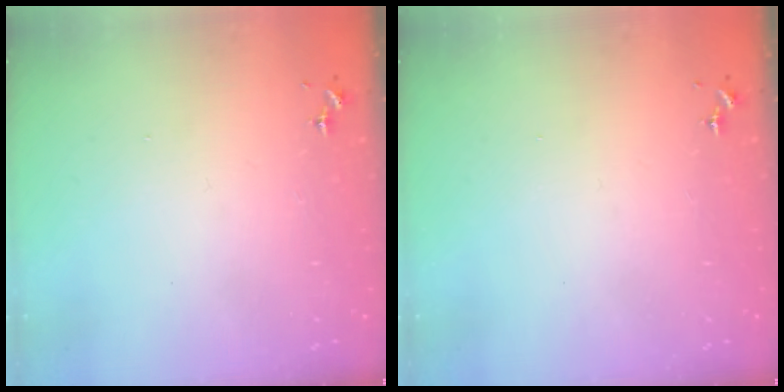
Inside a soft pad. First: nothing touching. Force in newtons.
{"total": 0.0}